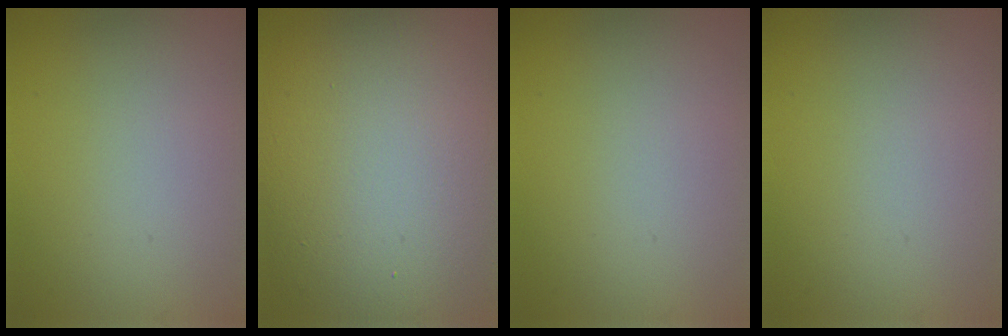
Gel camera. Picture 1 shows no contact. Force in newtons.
{"total": 15.5, "press": 15.5, "slide": 0.9}
{"total": 0.0}
{"total": 0.0}